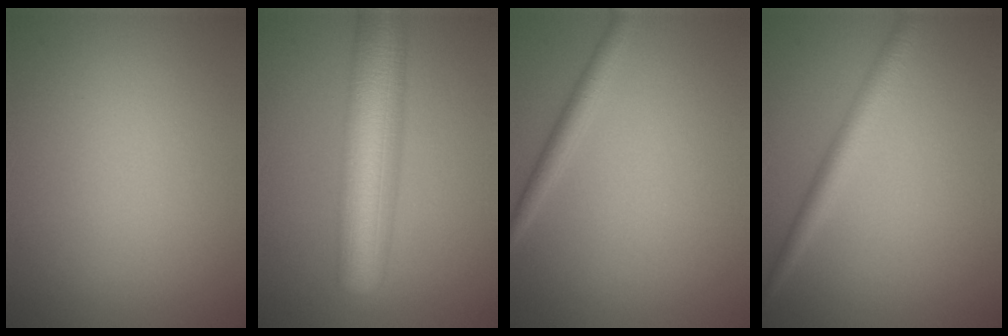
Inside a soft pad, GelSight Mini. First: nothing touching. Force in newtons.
{"total": 9.8, "press": 9.8, "slide": 0.2}
{"total": 1.9, "press": 1.9, "slide": 0.2}
{"total": 2.6, "press": 2.6, "slide": 0.0}